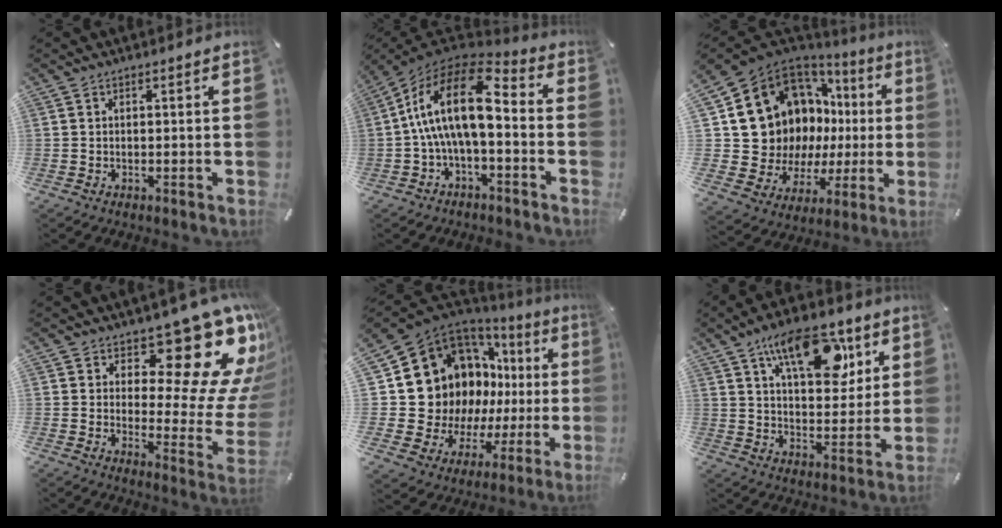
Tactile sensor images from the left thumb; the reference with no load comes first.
{"total": 17.6, "force": [1.0, 8.2, 15.5], "torque": [-0.318, 0.003, 0.014]}
{"total": 17.3, "force": [5.4, 14.2, 8.2], "torque": [-0.149, -0.063, 0.137]}
{"total": 20.1, "force": [12.2, 9.2, 13.1], "torque": [-0.145, -0.105, 0.193]}
{"total": 19.5, "force": [5.0, 16.0, 9.8], "torque": [-0.172, -0.059, 0.135]}
{"total": 16.8, "force": [9.0, 8.6, 11.3], "torque": [-0.167, -0.029, 0.151]}